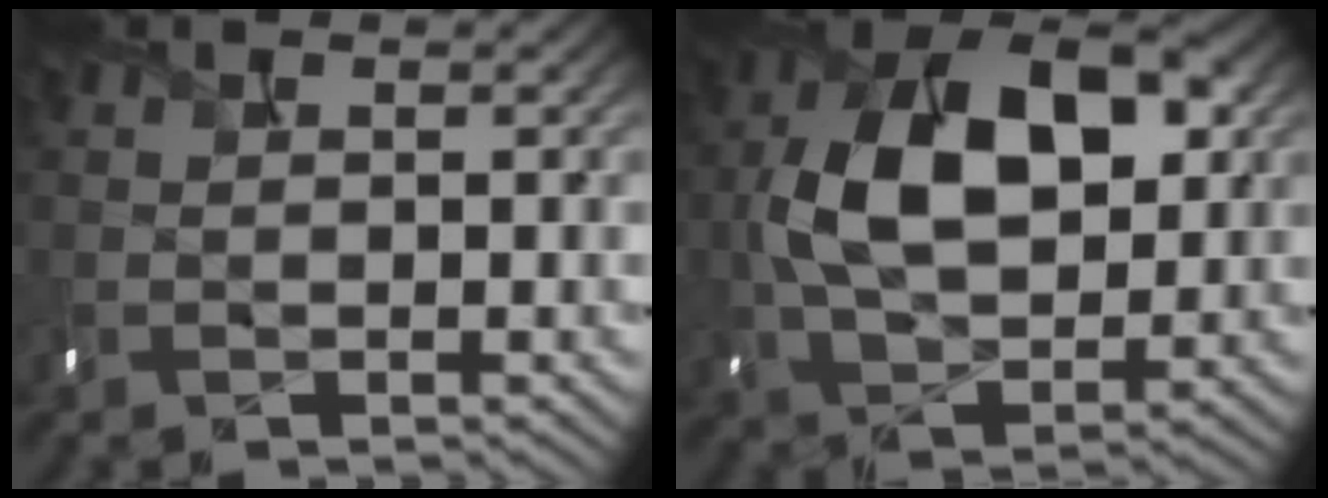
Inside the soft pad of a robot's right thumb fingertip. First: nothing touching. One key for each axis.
{"total": 14.0, "fx": 1.9, "fy": 8.3, "fz": 11.2, "tx": -0.208, "ty": 0.015, "tz": 0.025}